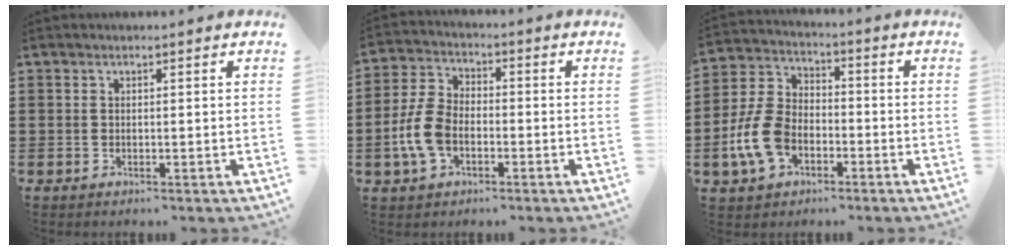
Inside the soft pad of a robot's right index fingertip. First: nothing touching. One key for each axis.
{"total": 7.1, "fx": -2.1, "fy": 4.2, "fz": 5.3, "tx": -0.142, "ty": -0.006, "tz": -0.048}
{"total": 8.8, "fx": -3.3, "fy": 5.6, "fz": 5.8, "tx": -0.157, "ty": 0.001, "tz": -0.069}